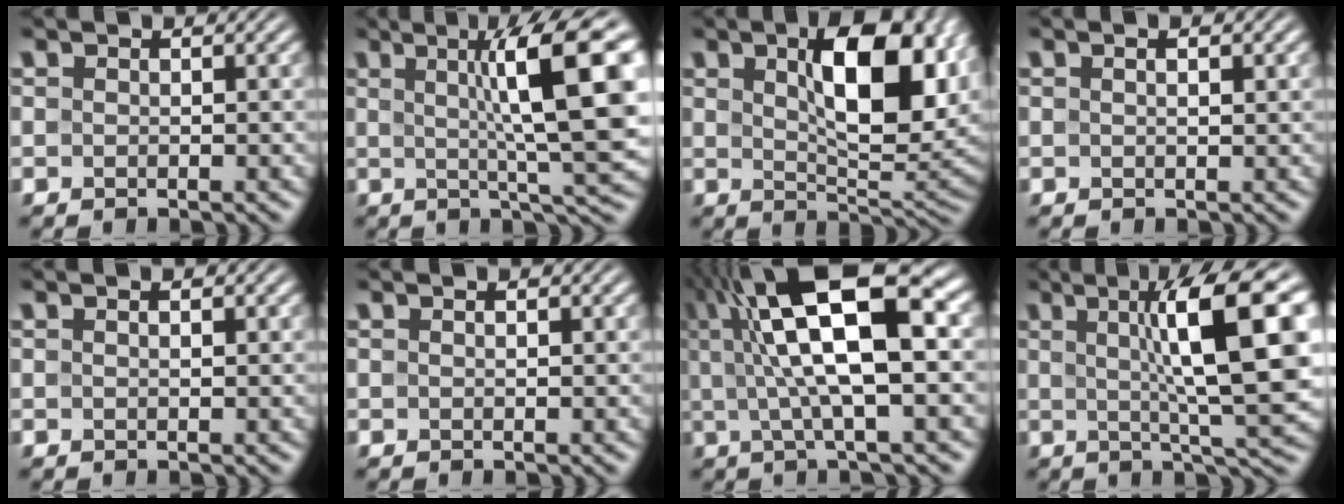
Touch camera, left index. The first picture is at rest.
{"total": 11.0, "force": [2.3, 2.0, 10.6], "torque": [-0.131, 0.011, 0.032]}
{"total": 10.9, "force": [3.1, 4.4, 9.4], "torque": [-0.136, 0.004, 0.051]}
{"total": 1.6, "force": [0.8, 0.3, 1.4], "torque": [-0.016, -0.006, 0.009]}
{"total": 0.9, "force": [0.4, 0.1, 0.8], "torque": [-0.014, 0.002, 0.006]}
{"total": 0.6, "force": [0.3, 0.1, 0.5], "torque": [-0.009, 0.003, 0.004]}
{"total": 12.9, "force": [3.2, 3.6, 12.0], "torque": [-0.195, 0.023, 0.053]}
{"total": 11.3, "force": [2.3, 2.1, 10.8], "torque": [-0.137, 0.011, 0.033]}